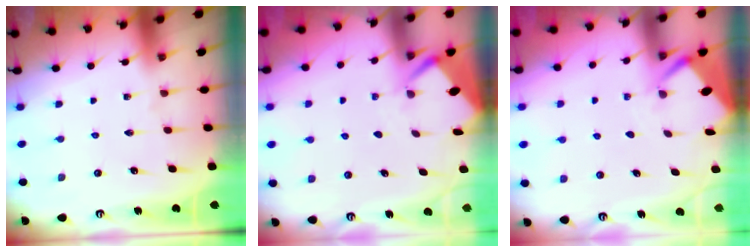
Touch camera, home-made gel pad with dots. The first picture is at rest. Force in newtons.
{"total": 2.9, "press": 2.9, "slide": 0.3}
{"total": 2.8, "press": 2.7, "slide": 0.3}